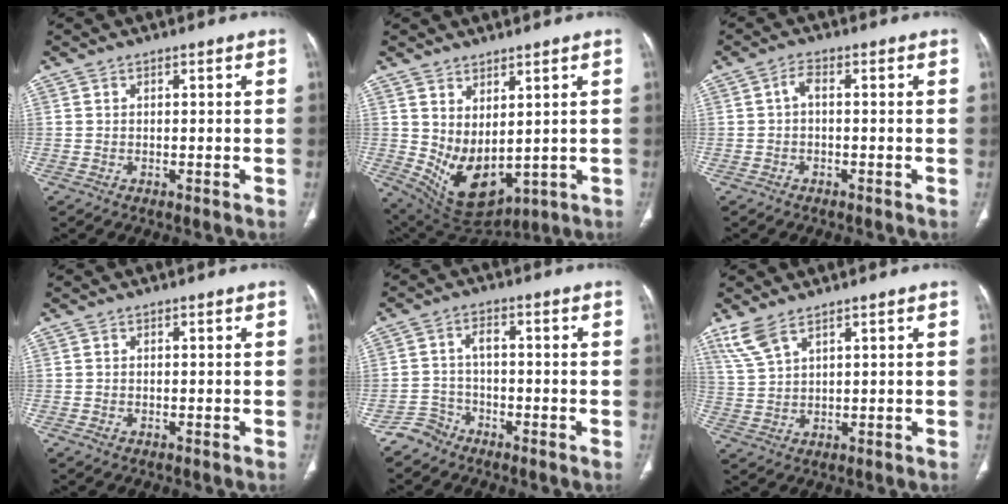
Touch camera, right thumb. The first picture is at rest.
{"total": 10.8, "force": [1.3, 6.2, 8.8], "torque": [-0.142, -0.028, 0.059]}
{"total": 1.9, "force": [-0.2, 0.9, 1.7], "torque": [-0.031, 0.009, -0.008]}
{"total": 0.6, "force": [-0.2, 0.4, 0.3], "torque": [-0.011, 0.001, -0.002]}
{"total": 4.2, "force": [-3.2, 2.6, 0.0], "torque": [0.014, 0.026, -0.068]}
{"total": 5.4, "force": [4.0, 1.7, 3.3], "torque": [-0.078, -0.007, 0.091]}